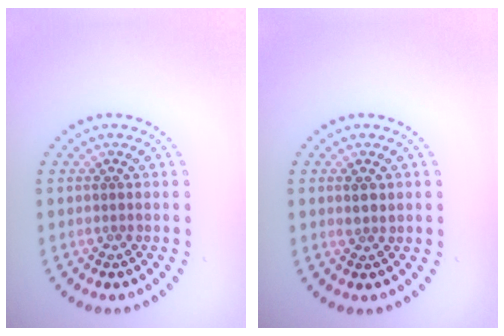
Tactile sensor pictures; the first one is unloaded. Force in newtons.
{"total": 1.3, "press": 1.1, "slide": 0.6}